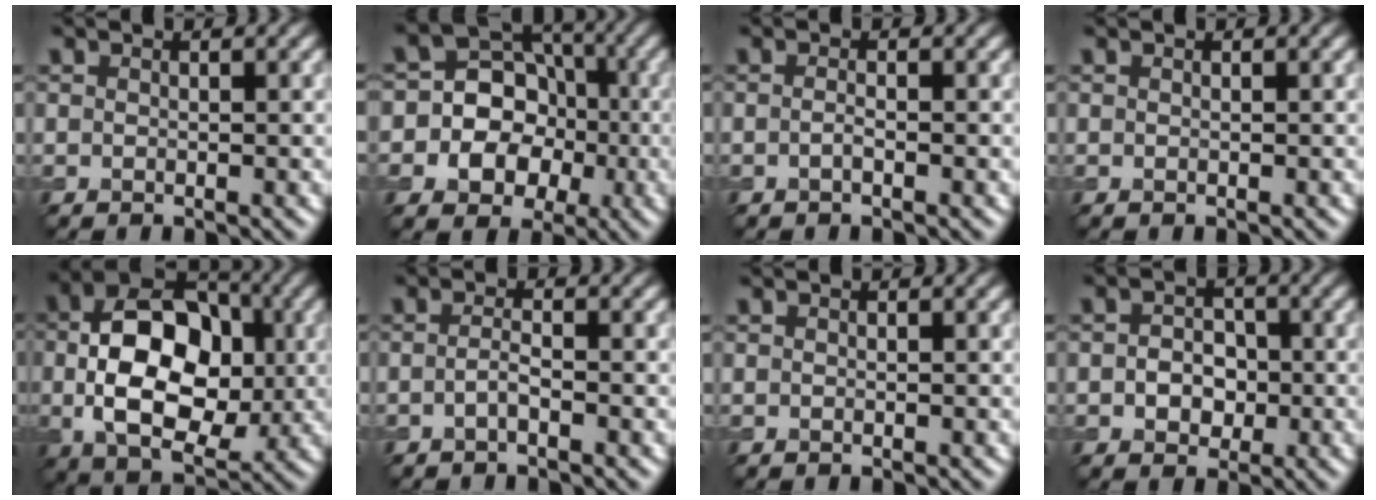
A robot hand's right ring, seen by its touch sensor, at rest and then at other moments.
{"total": 10.7, "force": [-1.7, 9.8, 4.0], "torque": [-0.063, 0.027, -0.055]}
{"total": 0.7, "force": [-0.4, 0.2, 0.6], "torque": [-0.014, -0.001, -0.008]}
{"total": 0.0}
{"total": 12.0, "force": [0.3, 7.8, 9.1], "torque": [-0.148, -0.001, 0.003]}
{"total": 1.2, "force": [-0.6, 0.2, 1.0], "torque": [-0.021, 0.001, -0.013]}
{"total": 0.0}
{"total": 2.9, "force": [-0.5, 2.3, 1.7], "torque": [-0.020, -0.001, -0.018]}